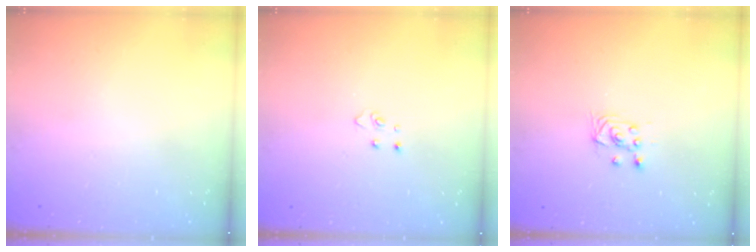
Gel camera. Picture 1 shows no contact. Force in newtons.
{"total": 3.2, "press": 3.2, "slide": 0.4}
{"total": 2.9, "press": 2.7, "slide": 1.0}